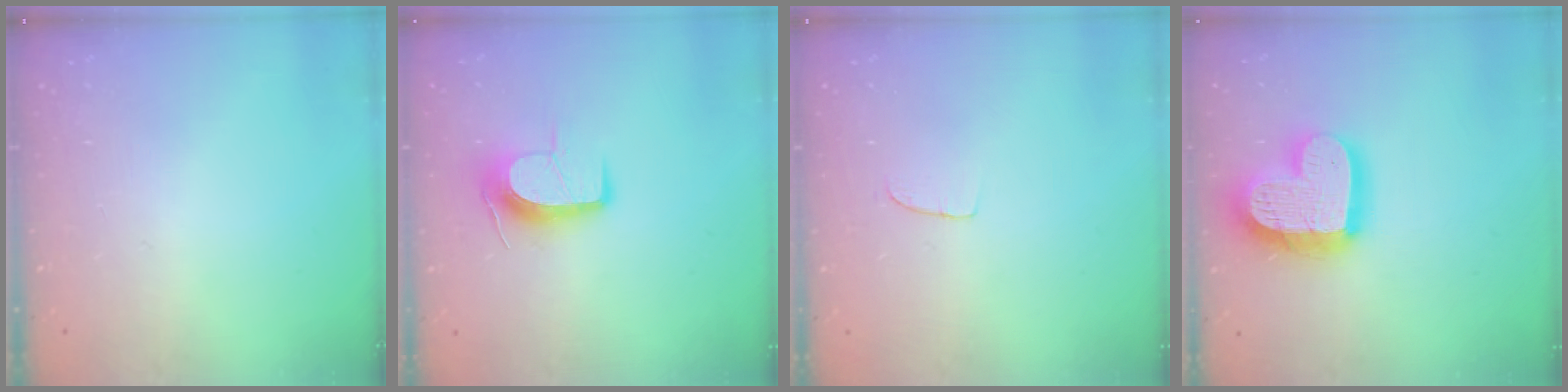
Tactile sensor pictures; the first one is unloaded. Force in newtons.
{"total": 10.2, "press": 10.2, "slide": 0.8}
{"total": 2.5, "press": 2.5, "slide": 0.1}
{"total": 19.1, "press": 19.0, "slide": 2.0}